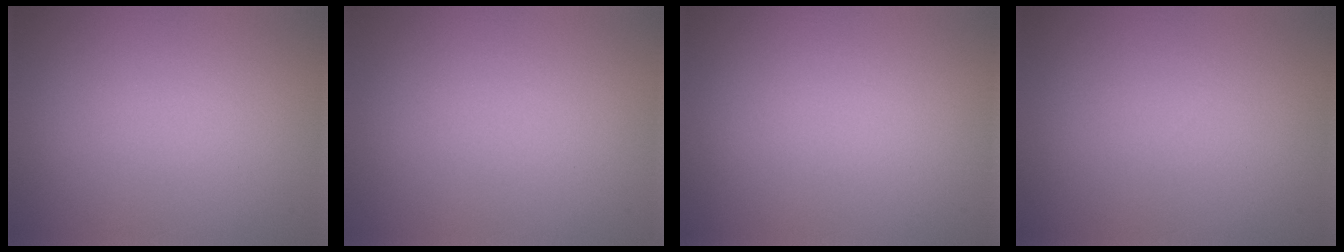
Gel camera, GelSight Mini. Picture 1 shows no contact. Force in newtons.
{"total": 0.0}
{"total": 0.0}
{"total": 0.0}